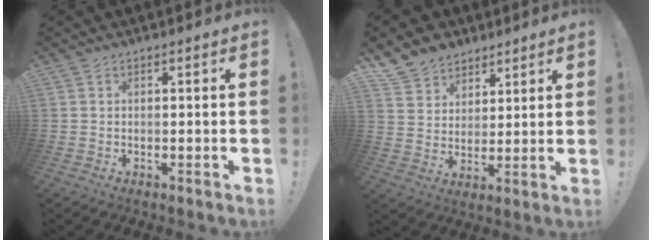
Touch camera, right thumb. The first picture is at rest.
{"total": 9.4, "force": [6.8, 6.3, 1.3], "torque": [-0.037, -0.052, 0.139]}